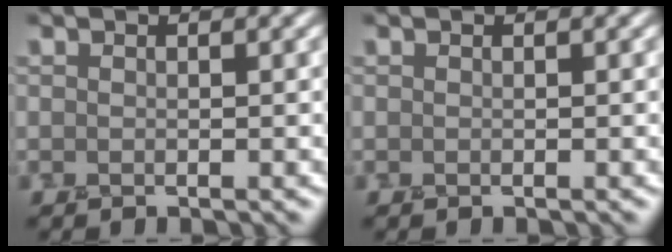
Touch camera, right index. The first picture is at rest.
{"total": 0.0}